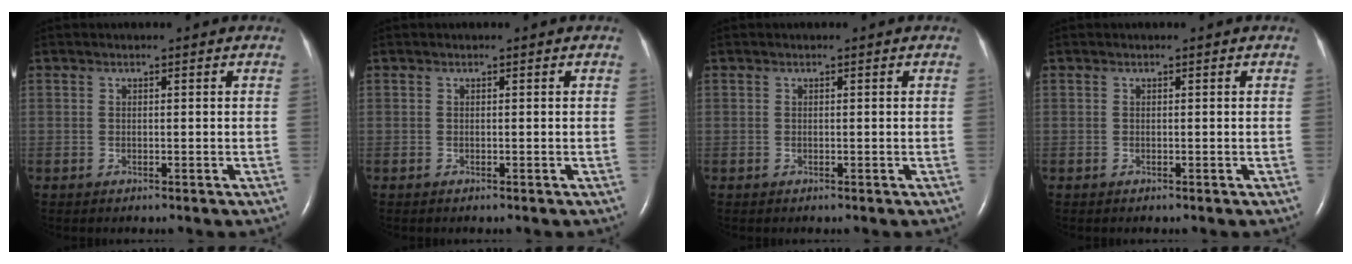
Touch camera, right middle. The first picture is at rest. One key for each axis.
{"total": 0.0}
{"total": 0.0}
{"total": 0.0}